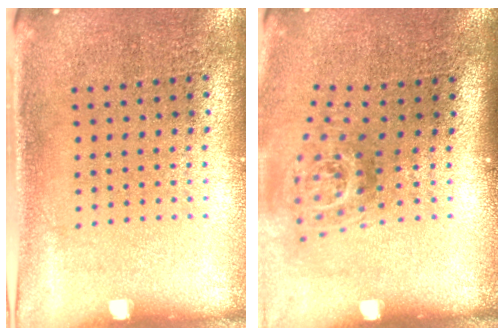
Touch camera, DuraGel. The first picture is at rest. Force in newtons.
{"total": 1.8, "press": 1.2, "slide": 1.3}